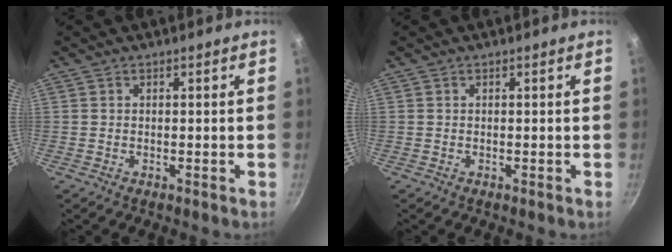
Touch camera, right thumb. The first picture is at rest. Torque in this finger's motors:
{"motor_torque": [-0.01, 0.00, 0.00, 0.00, 0.01]}